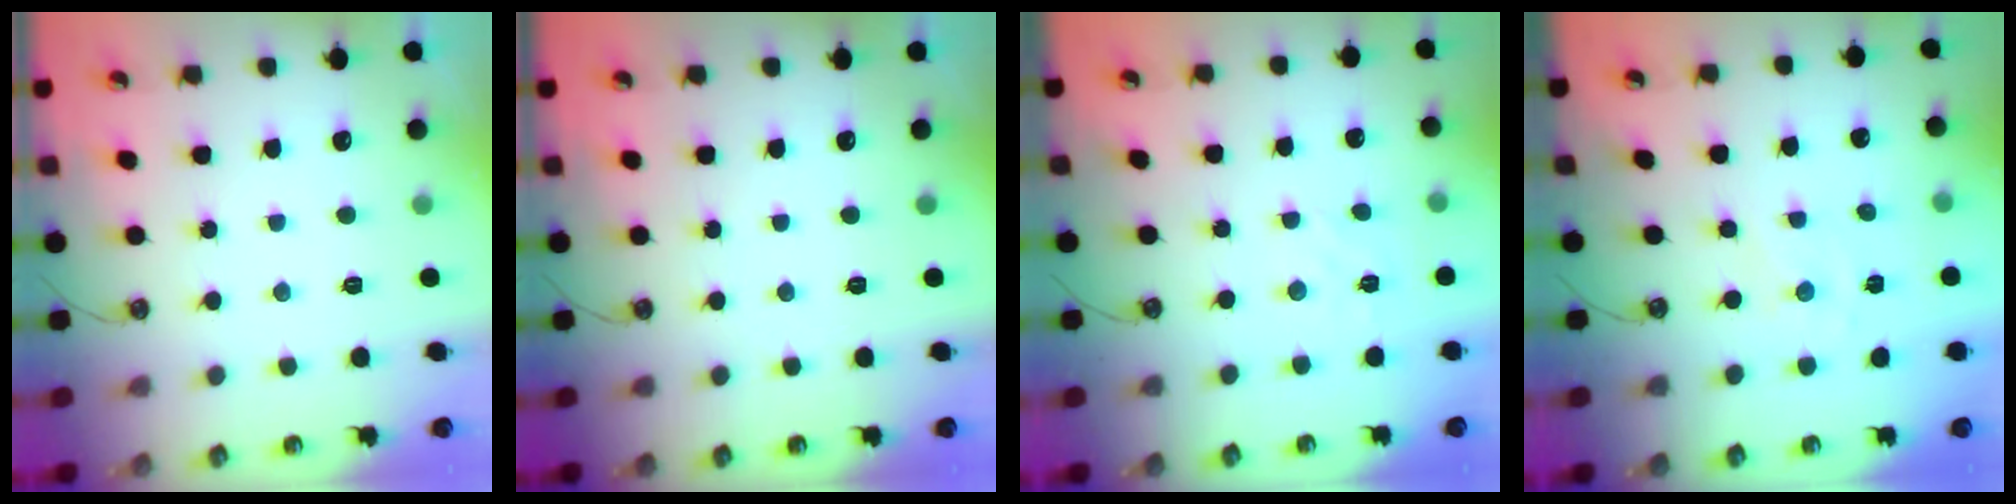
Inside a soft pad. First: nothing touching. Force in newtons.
{"total": 0.0}
{"total": 2.1, "press": 2.1, "slide": 0.5}
{"total": 0.0}